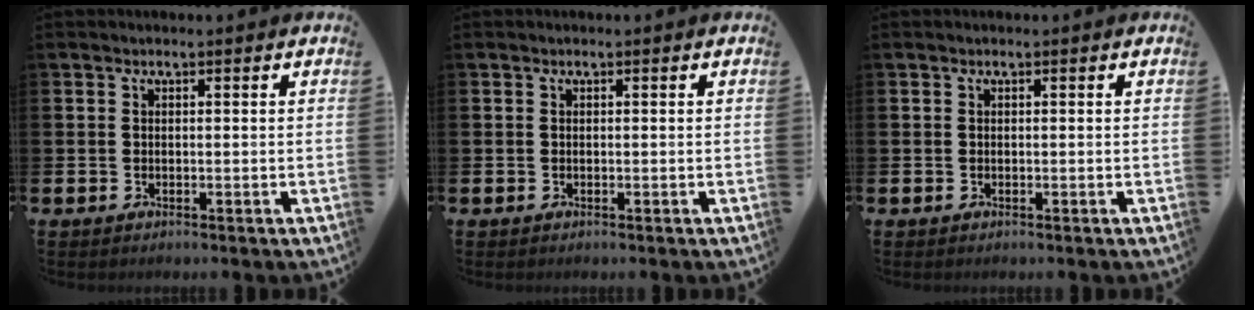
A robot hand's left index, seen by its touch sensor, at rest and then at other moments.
{"total": 0.0}
{"total": 0.0}